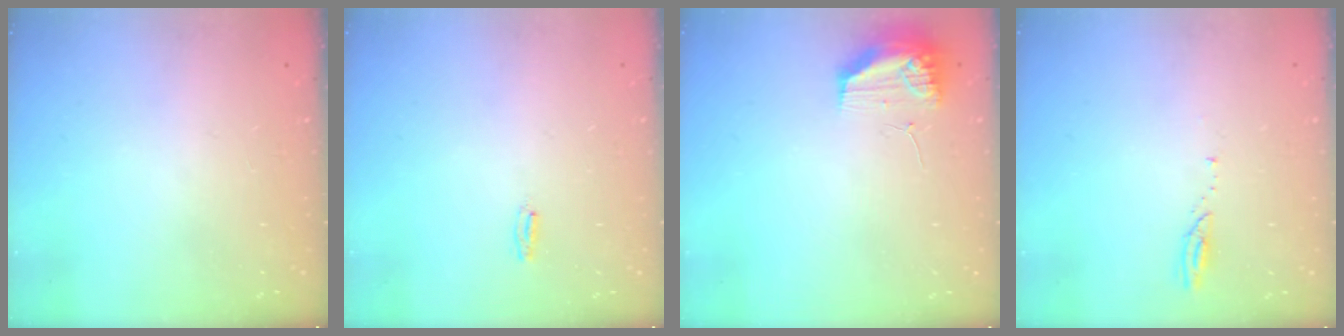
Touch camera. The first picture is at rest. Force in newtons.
{"total": 3.5, "press": 2.7, "slide": 2.2}
{"total": 10.3, "press": 10.2, "slide": 1.1}
{"total": 4.4, "press": 4.3, "slide": 0.7}